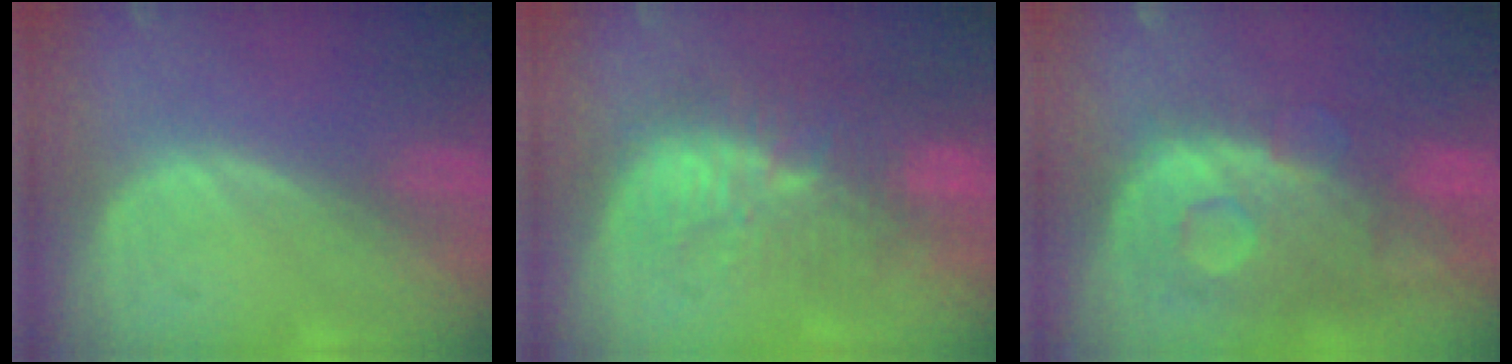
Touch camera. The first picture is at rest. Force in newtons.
{"total": 10.9, "press": 9.6, "slide": 5.1}
{"total": 11.2, "press": 9.7, "slide": 5.5}